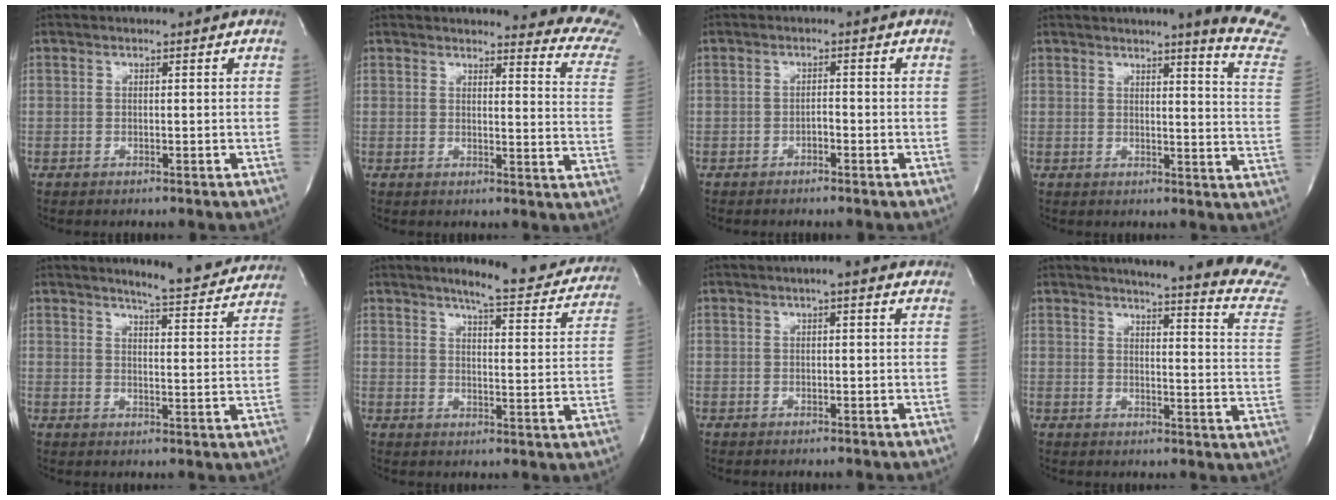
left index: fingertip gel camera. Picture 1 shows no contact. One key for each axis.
{"total": 14.5, "fx": 14.0, "fy": 1.1, "fz": 3.6, "tx": -0.017, "ty": -0.117, "tz": 0.118}
{"total": 1.1, "fx": -0.8, "fy": 0.3, "fz": 0.7, "tx": -0.010, "ty": 0.003, "tz": -0.013}
{"total": 12.7, "fx": 11.3, "fy": -1.5, "fz": 5.4, "tx": -0.061, "ty": -0.101, "tz": 0.109}
{"total": 11.6, "fx": 11.0, "fy": 0.9, "fz": 3.6, "tx": -0.044, "ty": -0.030, "tz": 0.122}
{"total": 15.4, "fx": 13.5, "fy": 2.4, "fz": 6.9, "tx": -0.074, "ty": -0.031, "tz": 0.152}
{"total": 3.9, "fx": 2.8, "fy": 0.6, "fz": 2.7, "tx": -0.035, "ty": 0.019, "tz": 0.034}
{"total": 24.0, "fx": 22.4, "fy": -0.4, "fz": 8.7, "tx": -0.113, "ty": -0.122, "tz": 0.246}